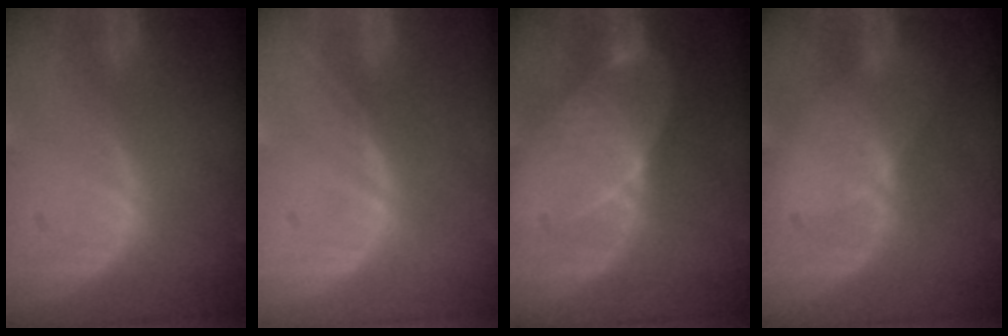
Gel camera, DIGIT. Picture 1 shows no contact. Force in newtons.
{"total": 0.6, "press": 0.4, "slide": 0.4}
{"total": 7.2, "press": 6.6, "slide": 2.9}
{"total": 2.3, "press": 1.8, "slide": 1.4}